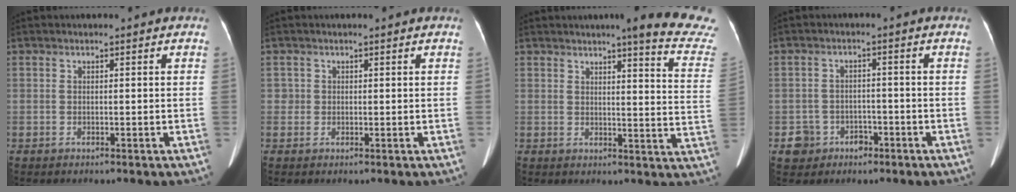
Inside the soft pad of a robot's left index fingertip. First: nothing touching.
{"total": 1.0, "force": [0.0, 0.9, -0.2], "torque": [0.015, -0.005, -0.005]}
{"total": 15.2, "force": [13.9, -0.8, 6.1], "torque": [-0.061, -0.110, 0.133]}
{"total": 4.3, "force": [-2.4, 3.6, 0.2], "torque": [0.003, 0.006, -0.031]}